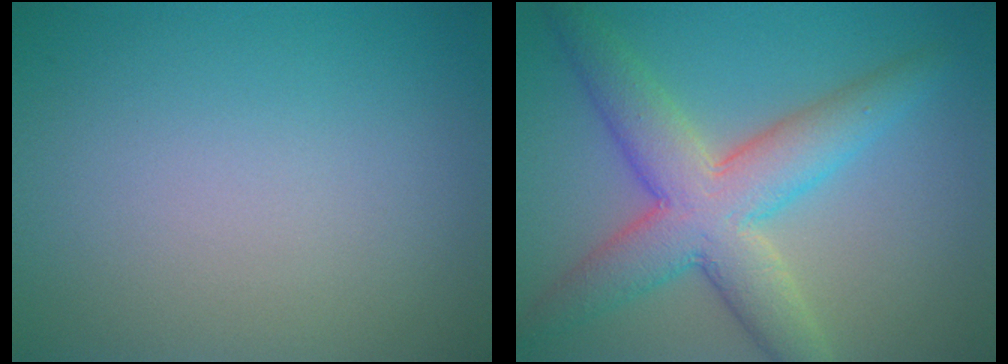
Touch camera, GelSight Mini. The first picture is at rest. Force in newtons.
{"total": 7.5, "press": 7.5, "slide": 0.3}